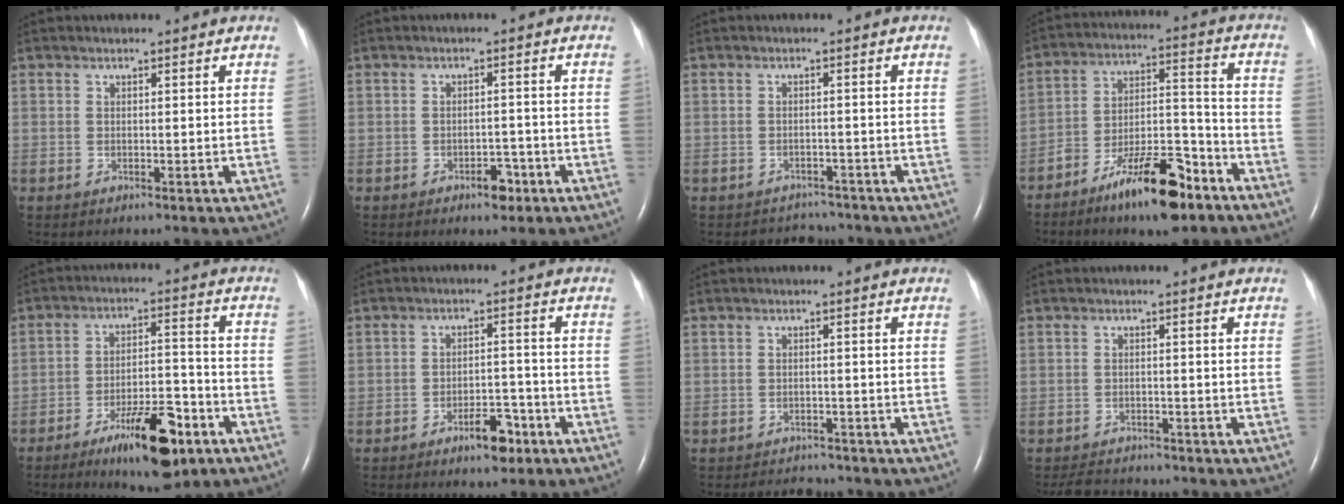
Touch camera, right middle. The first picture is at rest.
{"total": 2.9, "force": [-1.8, 1.5, 1.8], "torque": [-0.023, 0.004, -0.023]}
{"total": 3.1, "force": [-2.8, 1.1, -0.8], "torque": [0.004, 0.006, -0.040]}
{"total": 14.4, "force": [-9.8, 3.7, 9.9], "torque": [-0.165, 0.017, -0.168]}
{"total": 12.5, "force": [-7.3, 3.3, 9.5], "torque": [-0.154, 0.001, -0.112]}
{"total": 5.1, "force": [-3.3, 1.8, 3.4], "torque": [-0.052, 0.005, -0.050]}
{"total": 3.1, "force": [-2.9, 1.0, -0.2], "torque": [-0.003, -0.003, -0.043]}
{"total": 4.7, "force": [-4.5, 1.1, 0.8], "torque": [-0.016, -0.010, -0.070]}